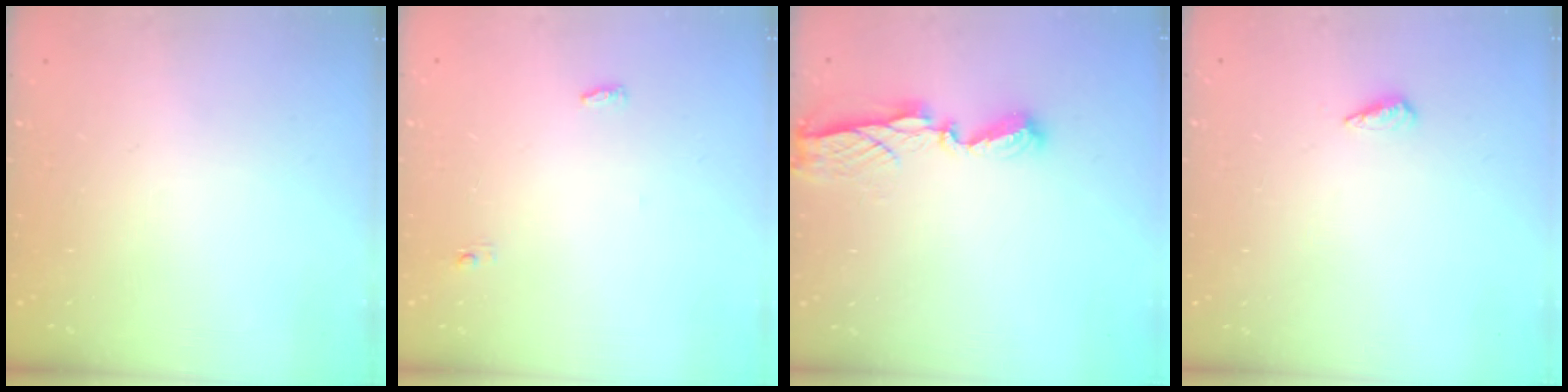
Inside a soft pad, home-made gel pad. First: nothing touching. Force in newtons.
{"total": 3.4, "press": 3.3, "slide": 0.9}
{"total": 6.7, "press": 6.7, "slide": 0.2}
{"total": 3.6, "press": 3.4, "slide": 1.2}